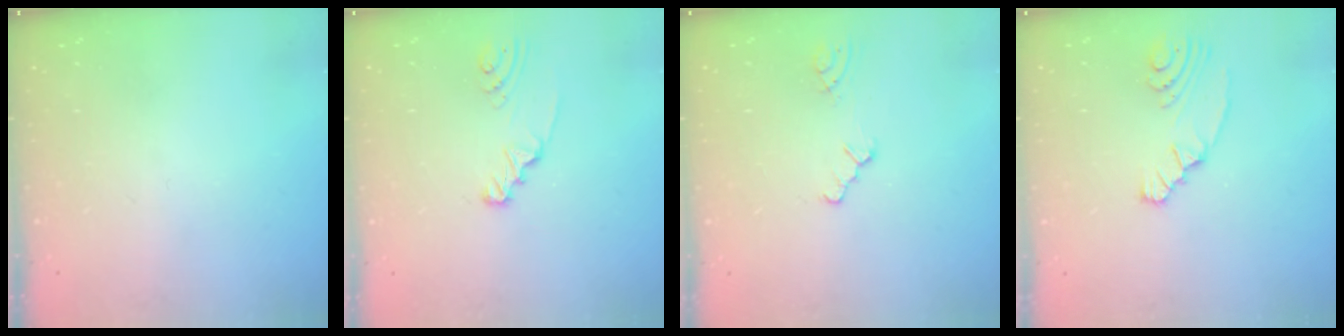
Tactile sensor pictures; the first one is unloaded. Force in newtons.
{"total": 2.3, "press": 2.3, "slide": 0.2}
{"total": 1.2, "press": 1.1, "slide": 0.2}
{"total": 5.7, "press": 3.8, "slide": 4.3}